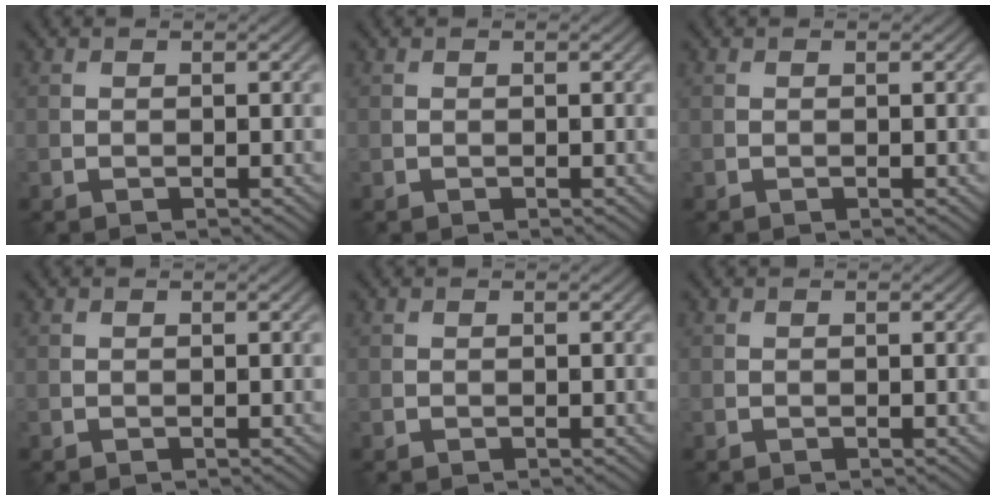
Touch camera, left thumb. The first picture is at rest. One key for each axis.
{"total": 0.0}
{"total": 0.0}
{"total": 0.0}
{"total": 0.0}
{"total": 0.0}